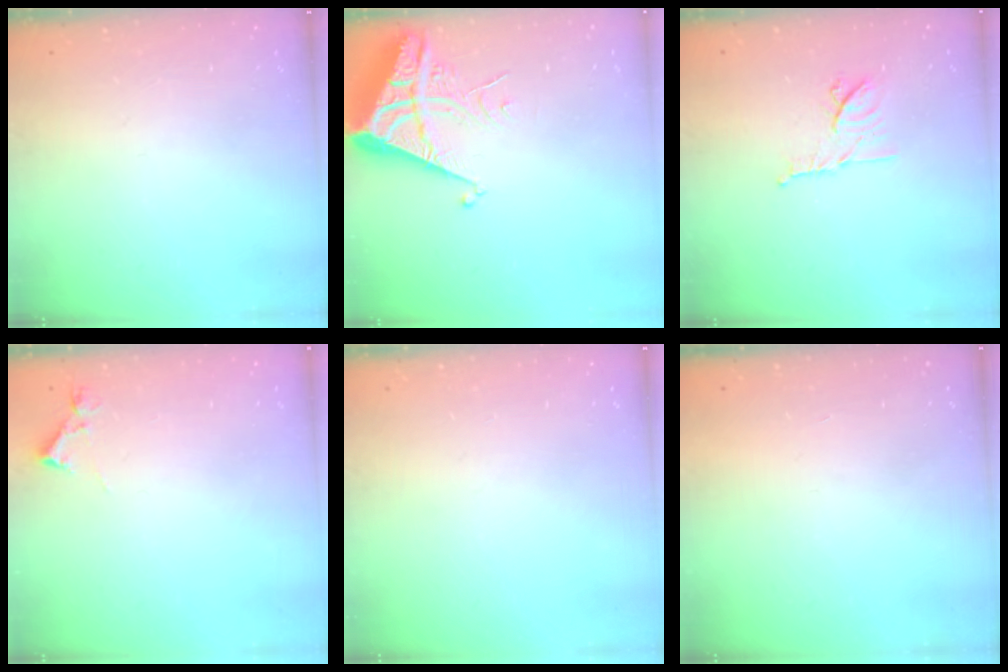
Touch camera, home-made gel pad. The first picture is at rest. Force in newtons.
{"total": 6.6, "press": 6.6, "slide": 0.6}
{"total": 9.7, "press": 9.7, "slide": 0.6}
{"total": 3.4, "press": 3.3, "slide": 0.7}
{"total": 0.0}
{"total": 1.7, "press": 1.7, "slide": 0.1}